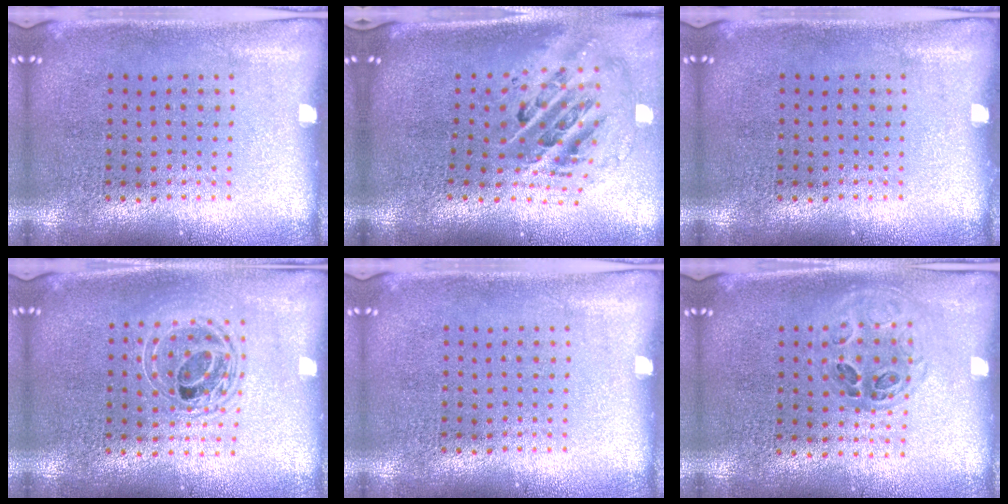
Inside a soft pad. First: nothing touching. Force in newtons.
{"total": 2.7, "press": 1.9, "slide": 2.0}
{"total": 0.0}
{"total": 1.7, "press": 1.4, "slide": 1.0}
{"total": 0.0}
{"total": 1.1, "press": 1.0, "slide": 0.4}